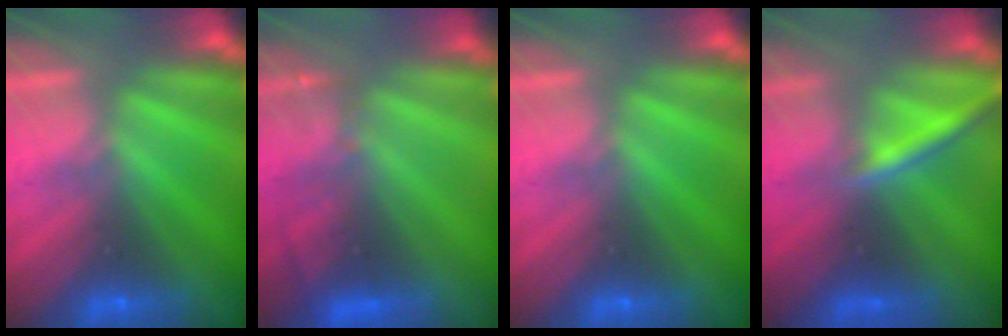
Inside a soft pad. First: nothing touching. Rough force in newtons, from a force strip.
{"total": 2.9}
{"total": 0.0}
{"total": 2.3}